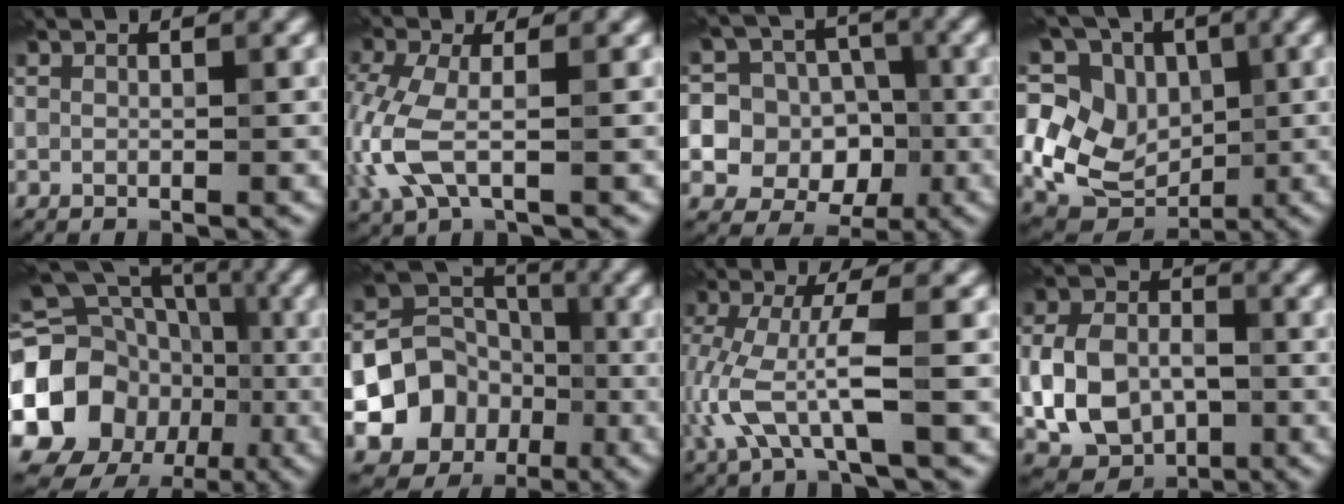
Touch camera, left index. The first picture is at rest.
{"total": 5.1, "force": [-1.1, 2.2, 4.4], "torque": [-0.124, -0.001, -0.027]}
{"total": 12.4, "force": [-1.0, 12.0, 3.0], "torque": [-0.099, 0.023, -0.033]}
{"total": 14.2, "force": [2.6, 11.4, 8.0], "torque": [-0.167, 0.035, 0.019]}
{"total": 21.2, "force": [-3.7, 19.0, 8.7], "torque": [-0.167, -0.006, -0.104]}
{"total": 9.5, "force": [-2.6, 8.4, 3.7], "torque": [-0.071, -0.005, -0.057]}
{"total": 5.5, "force": [-1.5, 1.4, 5.1], "torque": [-0.131, -0.003, -0.028]}
{"total": 7.8, "force": [-1.8, 5.7, 4.9], "torque": [-0.096, -0.004, -0.041]}